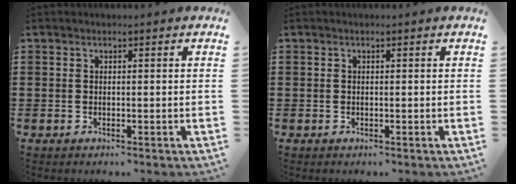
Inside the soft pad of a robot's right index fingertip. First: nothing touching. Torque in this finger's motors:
{"motor_torque": [-0.01, 0.00, 0.00, -0.01]}